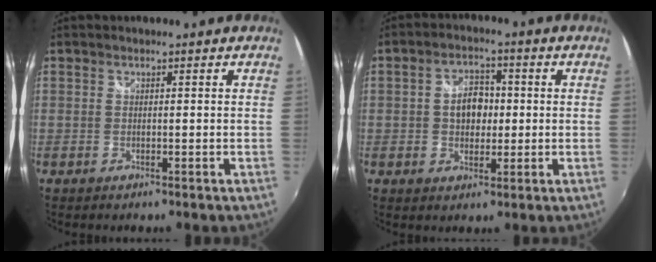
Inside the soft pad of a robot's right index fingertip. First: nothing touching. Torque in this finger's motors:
{"motor_torque": [0.09, 0.09, 0.13, 0.06]}